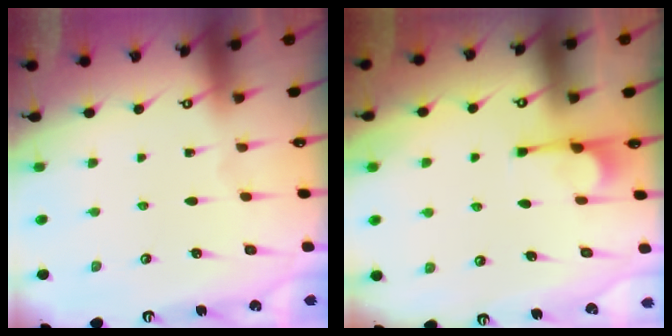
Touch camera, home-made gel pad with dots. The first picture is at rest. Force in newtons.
{"total": 1.3, "press": 1.1, "slide": 0.6}